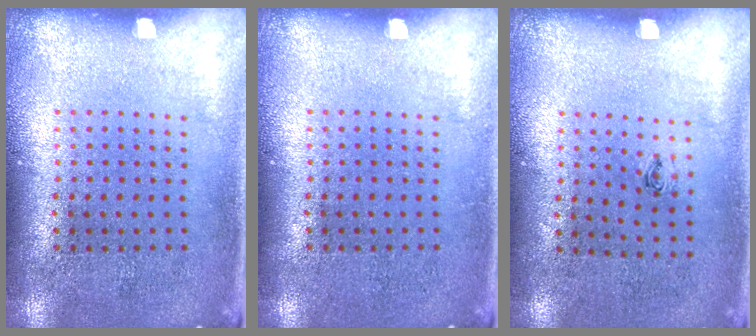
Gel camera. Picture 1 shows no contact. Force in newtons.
{"total": 0.0}
{"total": 0.5, "press": 0.1, "slide": 0.5}